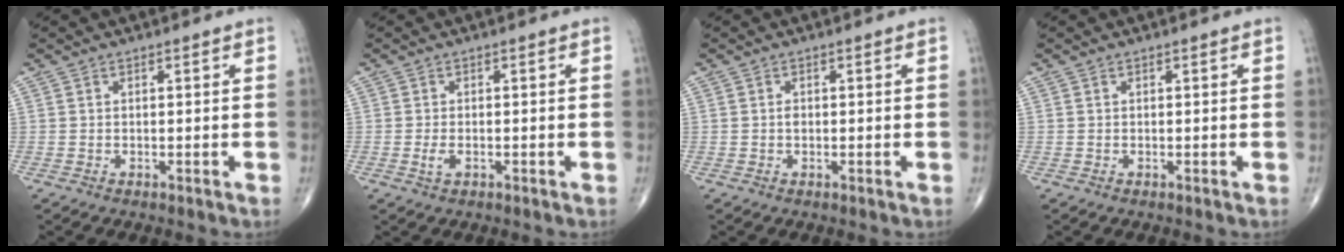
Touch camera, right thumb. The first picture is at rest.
{"total": 1.7, "force": [-0.5, 0.9, 1.3], "torque": [-0.028, 0.001, -0.009]}
{"total": 0.8, "force": [0.0, 0.6, 0.6], "torque": [-0.010, 0.001, 0.000]}
{"total": 0.0}